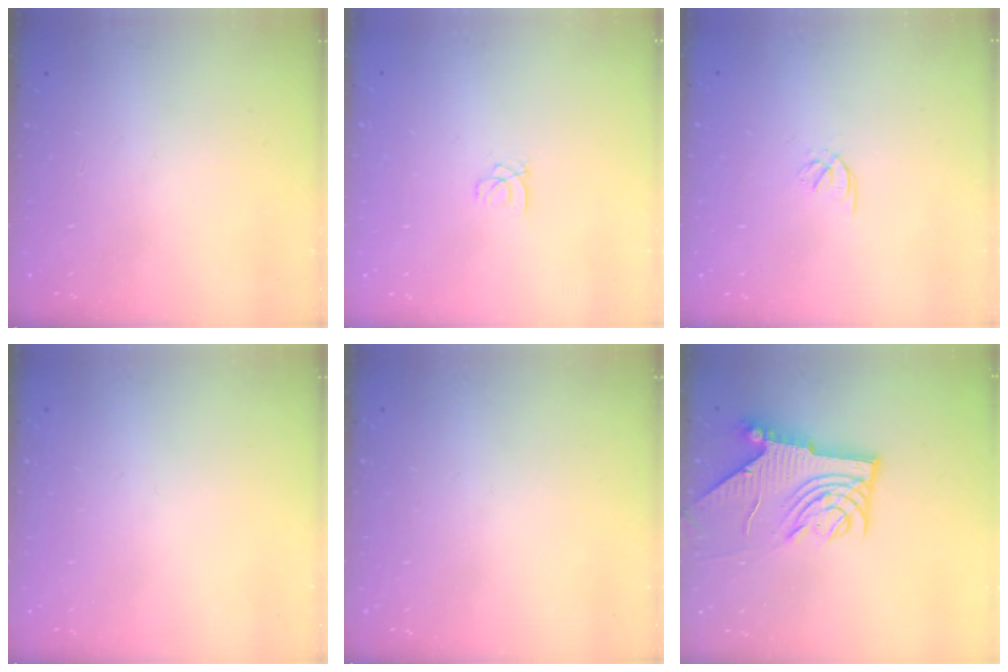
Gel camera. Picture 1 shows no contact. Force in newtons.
{"total": 1.0, "press": 1.0, "slide": 0.1}
{"total": 1.5, "press": 1.4, "slide": 0.5}
{"total": 0.0}
{"total": 0.0}
{"total": 10.2, "press": 10.1, "slide": 1.1}